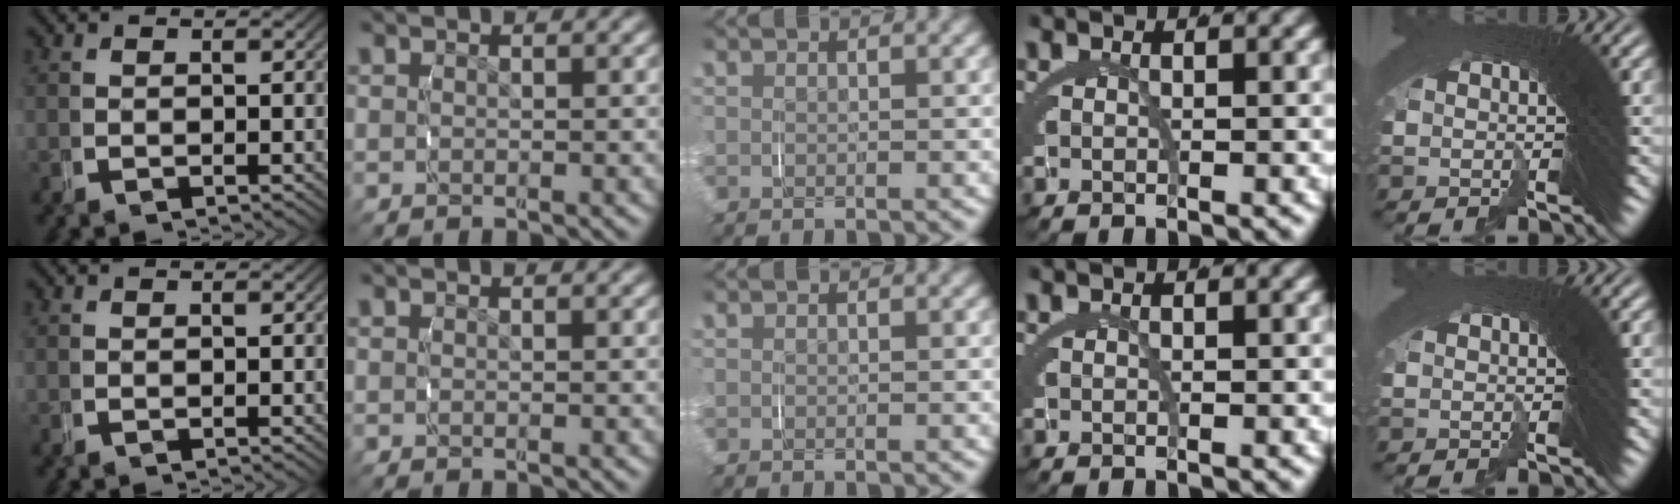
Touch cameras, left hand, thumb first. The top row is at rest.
{}